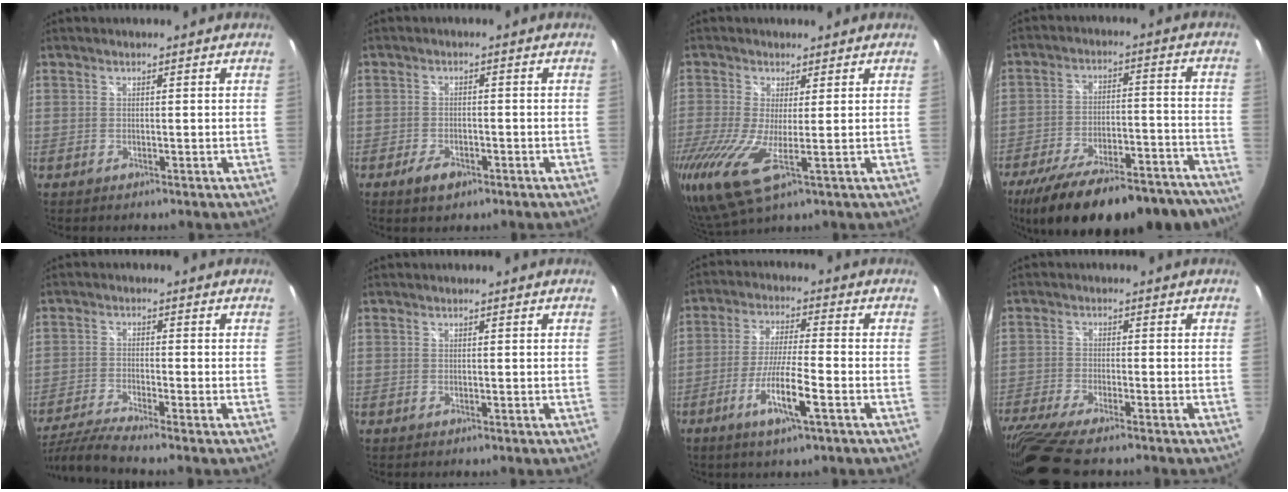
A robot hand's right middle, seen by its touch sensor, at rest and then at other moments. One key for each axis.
{"total": 4.0, "fx": -2.5, "fy": 1.9, "fz": 2.4, "tx": -0.059, "ty": -0.007, "tz": -0.045}
{"total": 9.2, "fx": -1.7, "fy": 2.3, "fz": 8.8, "tx": -0.188, "ty": -0.027, "tz": -0.036}
{"total": 27.9, "fx": -22.9, "fy": 8.3, "fz": 13.5, "tx": -0.237, "ty": -0.021, "tz": -0.314}
{"total": 7.9, "fx": -6.8, "fy": -0.6, "fz": 4.0, "tx": -0.100, "ty": -0.025, "tz": -0.128}
{"total": 0.0}
{"total": 9.0, "fx": -4.2, "fy": 0.5, "fz": 7.9, "tx": -0.159, "ty": -0.010, "tz": -0.078}
{"total": 12.7, "fx": -10.4, "fy": 1.8, "fz": 7.0, "tx": -0.163, "ty": -0.049, "tz": -0.188}